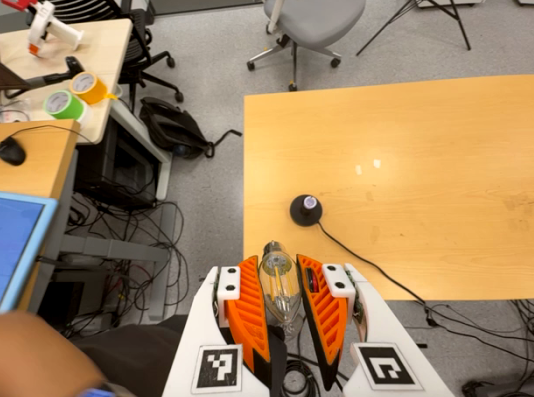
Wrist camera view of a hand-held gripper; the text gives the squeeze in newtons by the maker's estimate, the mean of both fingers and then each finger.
{"total": 13.0, "left": 14.0, "right": 12.0}